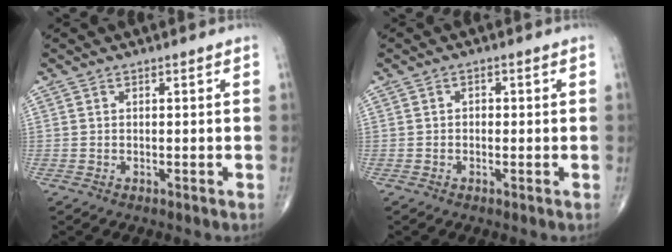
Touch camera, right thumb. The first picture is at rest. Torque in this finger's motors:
{"motor_torque": [0.15, -0.26, 0.03, 0.11, 0.03]}